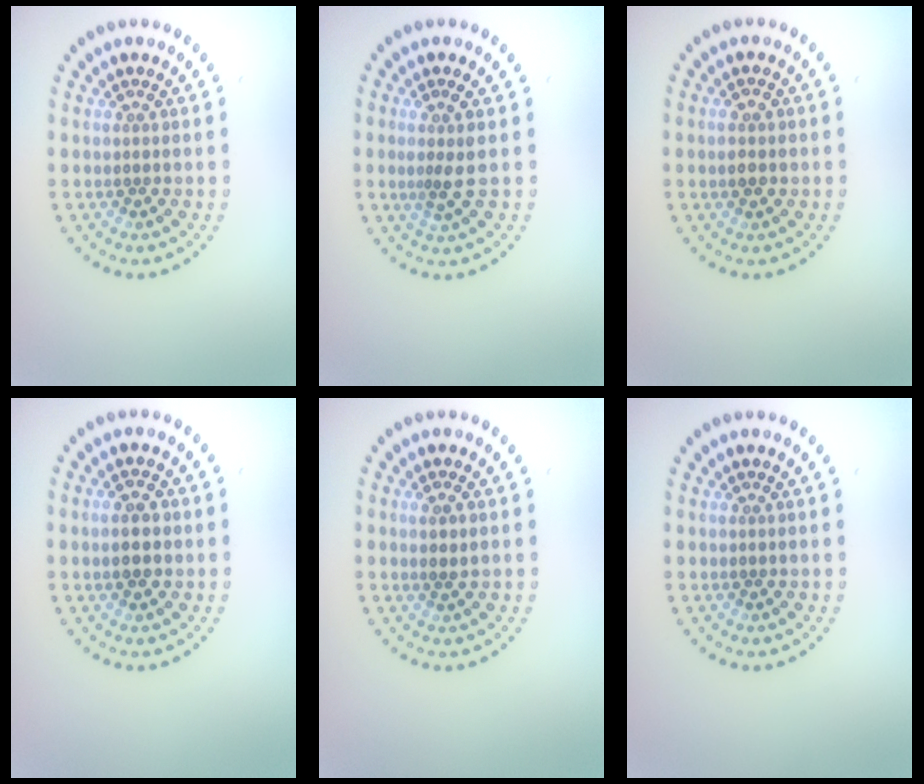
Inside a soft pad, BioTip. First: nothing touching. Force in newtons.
{"total": 2.0, "press": 1.5, "slide": 1.4}
{"total": 1.2, "press": 1.2, "slide": 0.2}
{"total": 2.4, "press": 2.4, "slide": 0.0}
{"total": 1.1, "press": 0.9, "slide": 0.7}
{"total": 0.0}